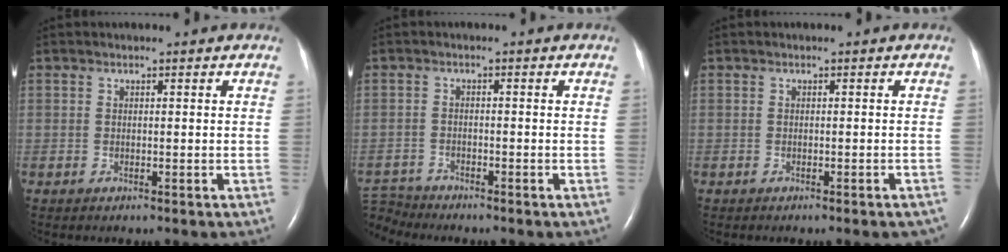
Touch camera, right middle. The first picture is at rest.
{"total": 4.9, "force": [-4.8, 0.5, -0.3], "torque": [0.000, -0.008, -0.095]}
{"total": 2.5, "force": [-2.1, 0.2, 1.3], "torque": [-0.007, -0.003, -0.023]}